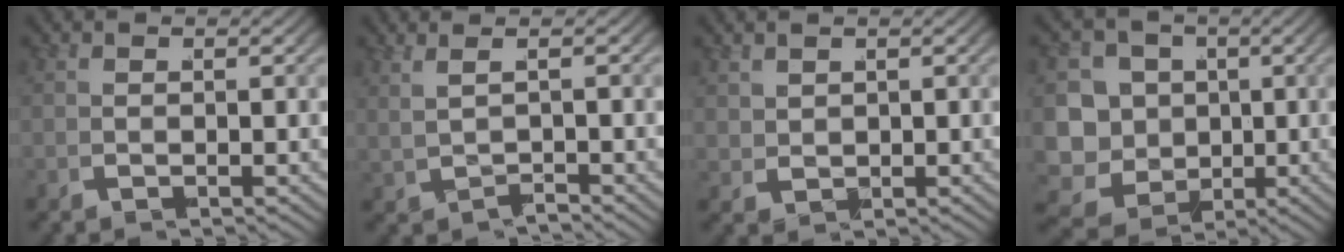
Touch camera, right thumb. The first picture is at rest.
{"total": 1.3, "force": [0.4, 0.0, 1.3], "torque": [-0.017, 0.007, 0.012]}
{"total": 1.1, "force": [0.8, 0.7, 0.4], "torque": [-0.010, -0.007, 0.025]}
{"total": 13.6, "force": [-3.4, 11.6, 6.1], "torque": [-0.144, -0.057, -0.062]}